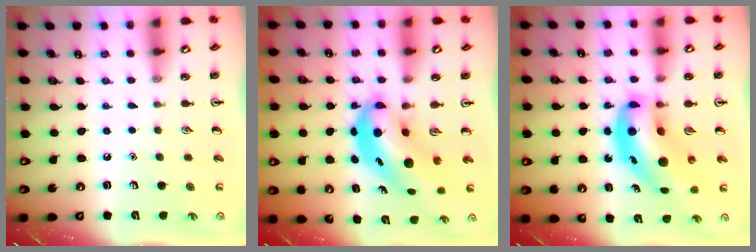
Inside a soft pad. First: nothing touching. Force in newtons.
{"total": 7.3, "press": 7.1, "slide": 1.8}
{"total": 15.4, "press": 14.8, "slide": 4.5}